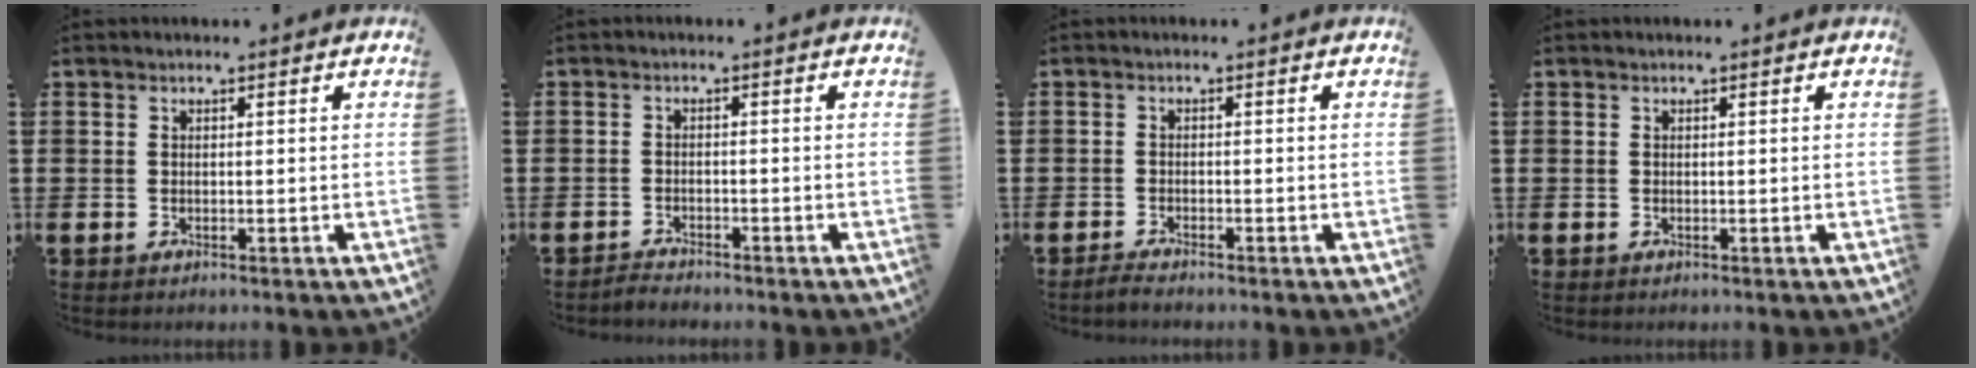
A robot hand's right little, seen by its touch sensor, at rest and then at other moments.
{"total": 1.4, "force": [-1.4, 0.0, -0.1], "torque": [-0.003, 0.003, -0.029]}
{"total": 1.1, "force": [-1.0, 0.0, 0.5], "torque": [-0.011, -0.001, -0.019]}
{"total": 0.0}